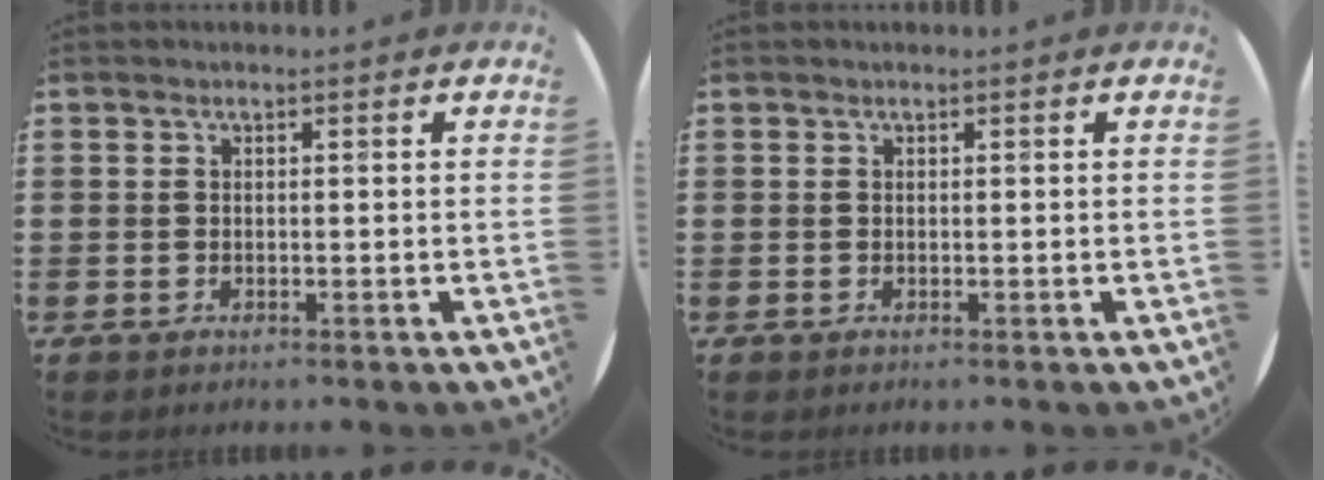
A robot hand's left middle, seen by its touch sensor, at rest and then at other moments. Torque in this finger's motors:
{"motor_torque": [-0.07, 0.10, -0.02, -0.01]}